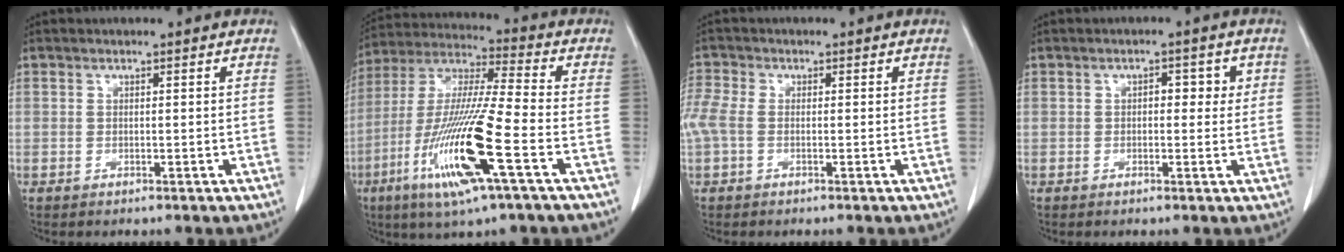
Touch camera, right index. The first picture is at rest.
{"total": 17.9, "force": [-6.7, 0.6, 16.6], "torque": [-0.347, -0.025, -0.129]}
{"total": 4.5, "force": [-0.3, 2.8, 3.5], "torque": [-0.114, 0.019, -0.006]}
{"total": 3.3, "force": [0.6, 1.8, 2.7], "torque": [-0.028, 0.010, 0.006]}